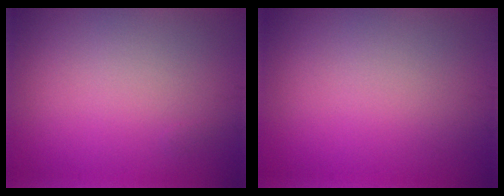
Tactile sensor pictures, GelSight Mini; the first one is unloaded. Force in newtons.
{"total": 0.0}